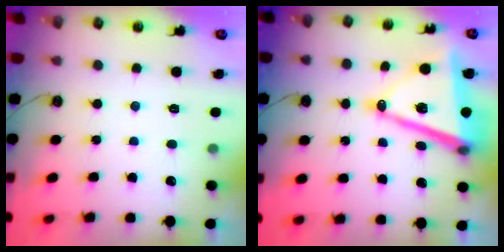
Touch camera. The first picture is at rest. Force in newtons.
{"total": 16.2, "press": 15.7, "slide": 4.0}